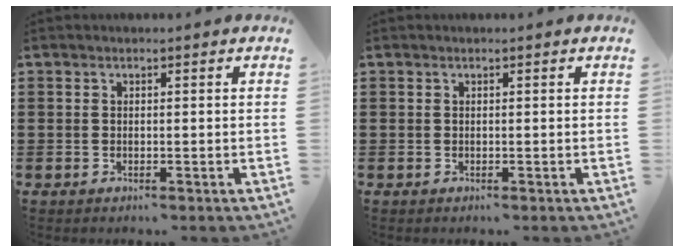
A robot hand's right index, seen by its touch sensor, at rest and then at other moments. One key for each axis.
{"total": 0.0}